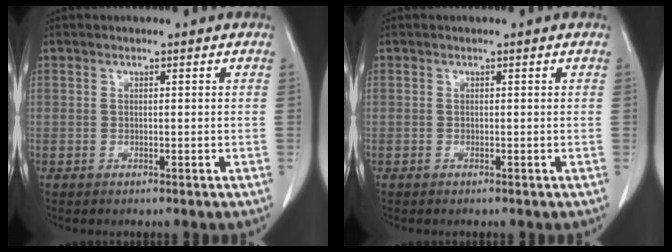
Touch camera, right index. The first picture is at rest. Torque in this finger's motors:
{"motor_torque": [0.09, 0.06, -0.01, -0.01]}